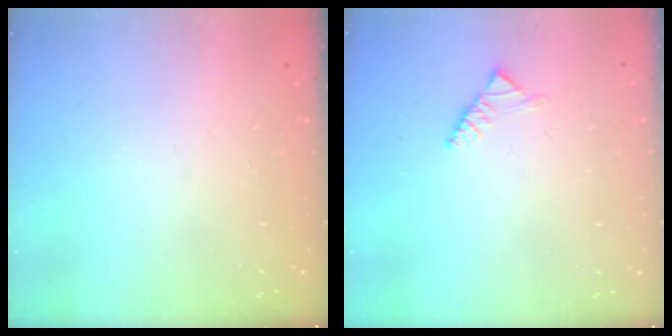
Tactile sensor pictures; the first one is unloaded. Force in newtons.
{"total": 2.6, "press": 2.5, "slide": 0.8}